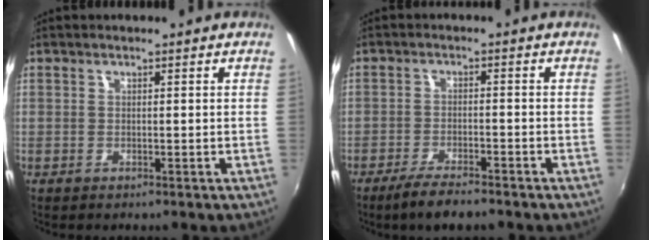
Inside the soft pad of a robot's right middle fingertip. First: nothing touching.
{"total": 6.3, "force": [-5.1, 1.1, 3.5], "torque": [-0.086, -0.014, -0.090]}